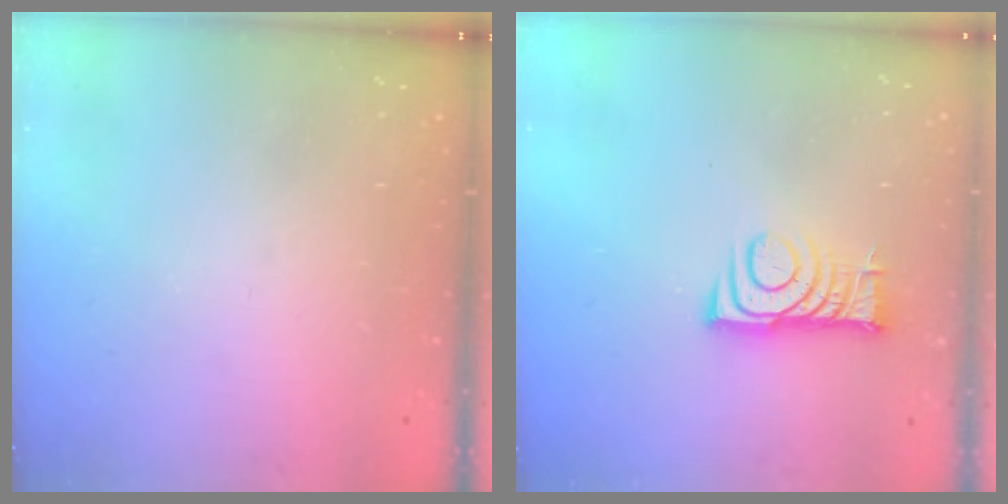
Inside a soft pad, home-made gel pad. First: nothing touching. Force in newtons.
{"total": 8.3, "press": 8.3, "slide": 0.8}